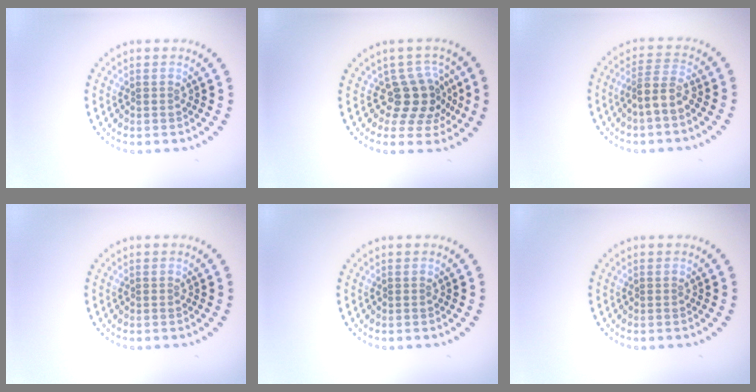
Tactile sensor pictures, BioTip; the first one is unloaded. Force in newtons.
{"total": 3.8, "press": 3.0, "slide": 2.3}
{"total": 2.5, "press": 2.0, "slide": 1.5}
{"total": 0.0}
{"total": 0.0}
{"total": 0.0}